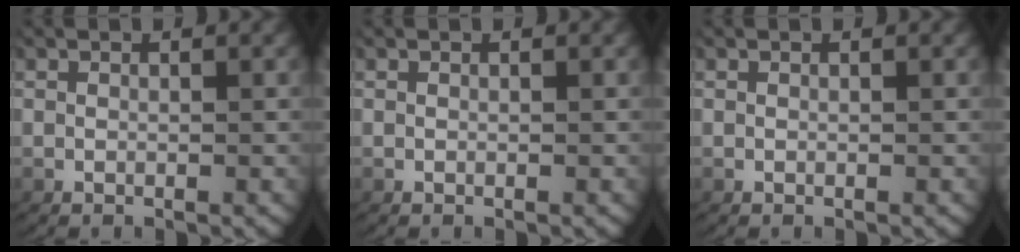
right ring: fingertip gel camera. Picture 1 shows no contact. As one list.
[{"total": 0.0}, {"total": 0.0}]